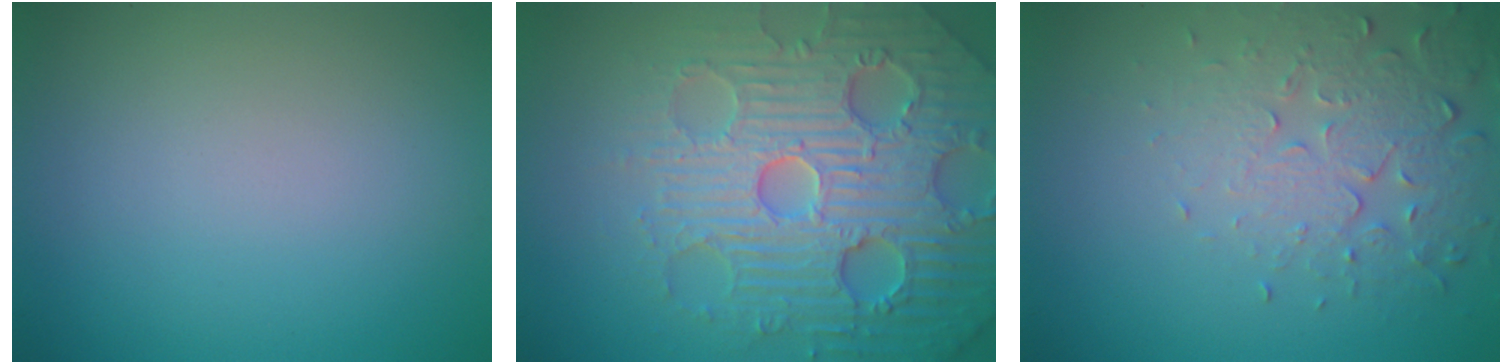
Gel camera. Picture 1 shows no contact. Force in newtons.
{"total": 7.6, "press": 7.4, "slide": 1.5}
{"total": 5.1, "press": 3.7, "slide": 3.4}